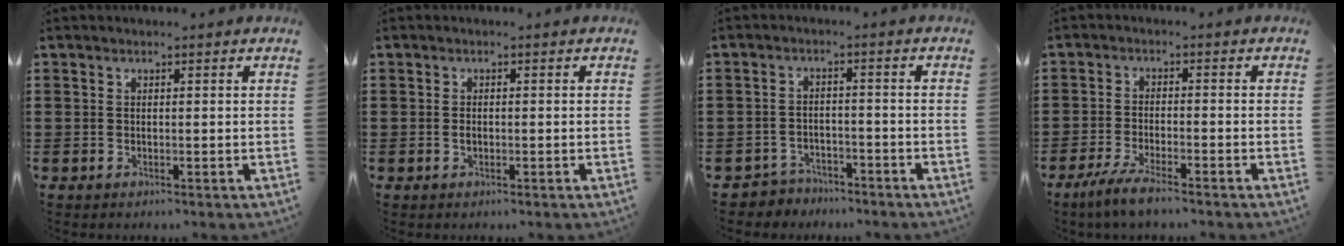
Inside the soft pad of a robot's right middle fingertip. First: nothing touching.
{"total": 0.8, "force": [-0.4, 0.3, 0.6], "torque": [-0.016, -0.006, -0.005]}
{"total": 3.2, "force": [-3.1, 0.7, -0.3], "torque": [-0.006, -0.001, -0.068]}
{"total": 4.5, "force": [-3.7, 0.2, 2.5], "torque": [-0.064, -0.013, -0.074]}